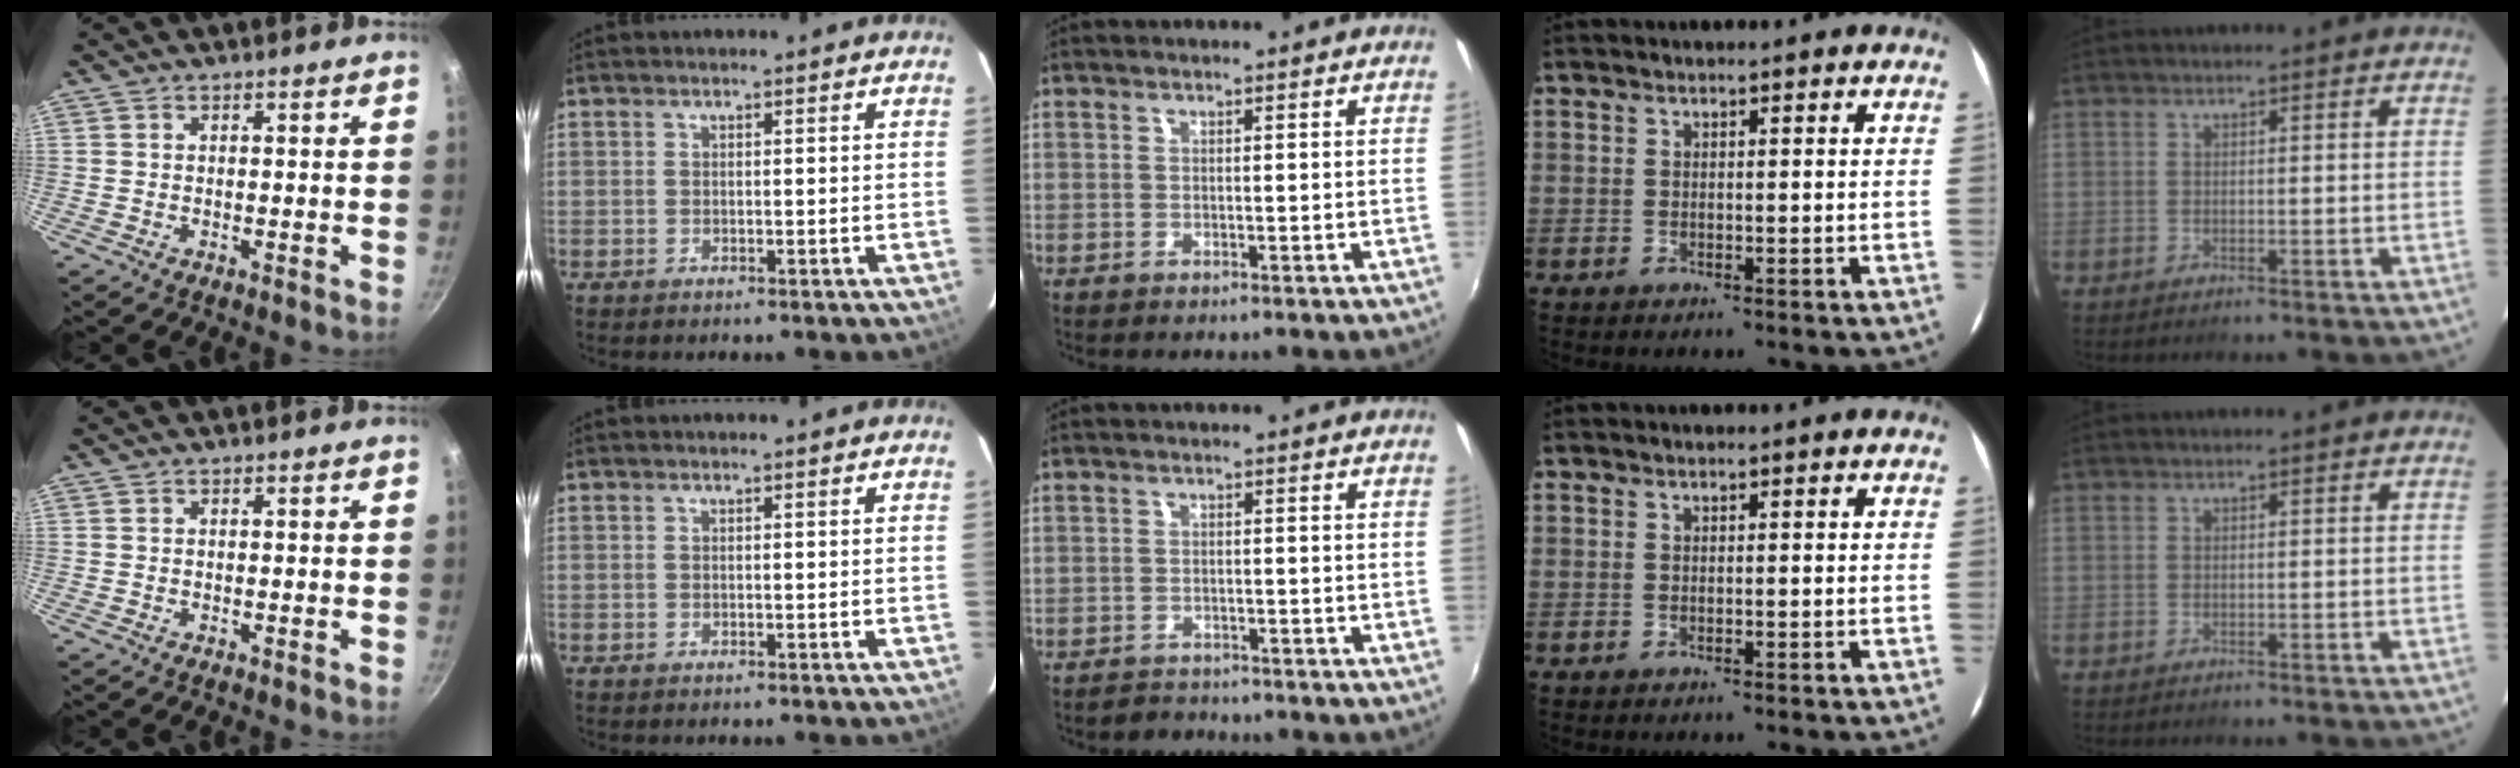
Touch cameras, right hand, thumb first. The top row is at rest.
{"middle": {"total": 2.7, "force": [-2.4, 1.1, -0.1], "torque": [-0.010, 0.004, -0.040]}}